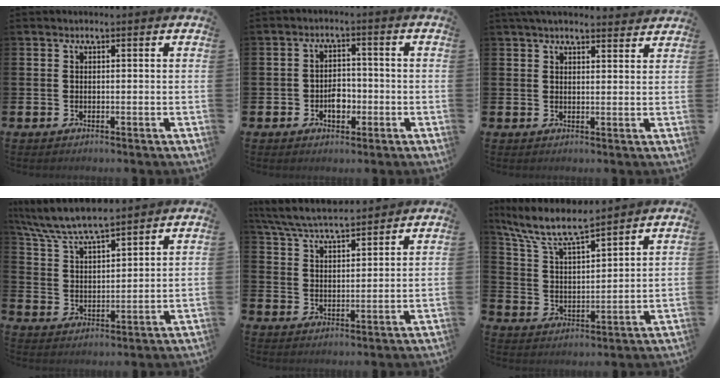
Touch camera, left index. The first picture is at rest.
{"total": 3.3, "force": [-1.1, 2.4, 1.9], "torque": [-0.026, 0.001, -0.026]}
{"total": 3.6, "force": [3.4, 0.6, 1.0], "torque": [-0.026, -0.009, 0.062]}
{"total": 7.2, "force": [6.8, 0.8, 2.1], "torque": [-0.076, -0.031, 0.123]}
{"total": 6.4, "force": [6.1, 0.8, 1.6], "torque": [-0.062, -0.027, 0.111]}
{"total": 8.7, "force": [7.6, 1.3, 4.0], "torque": [-0.112, -0.036, 0.134]}